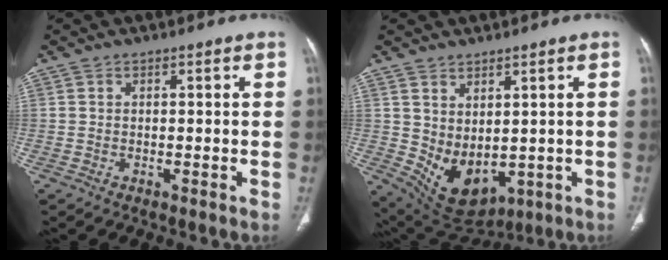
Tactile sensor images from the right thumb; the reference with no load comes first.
{"total": 9.2, "force": [0.5, 5.9, 7.1], "torque": [-0.105, -0.016, 0.045]}